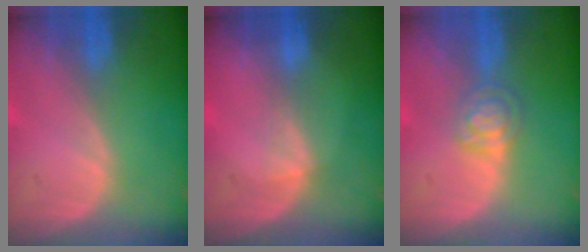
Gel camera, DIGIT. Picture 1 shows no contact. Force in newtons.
{"total": 1.7, "press": 1.3, "slide": 1.1}
{"total": 4.0, "press": 3.6, "slide": 1.7}